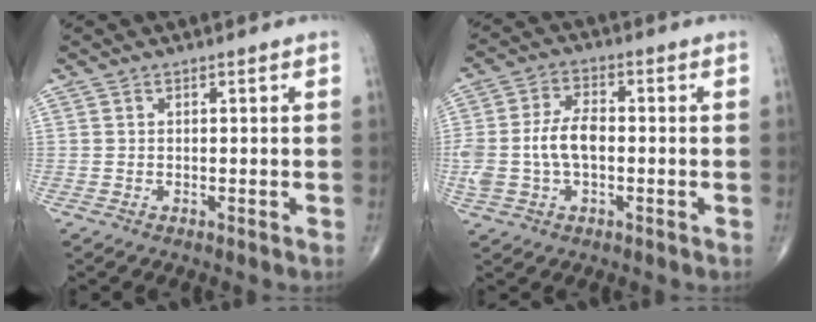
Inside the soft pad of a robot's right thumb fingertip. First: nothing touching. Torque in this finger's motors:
{"motor_torque": [1.51, 1.26, 1.06, -0.36, 0.11]}